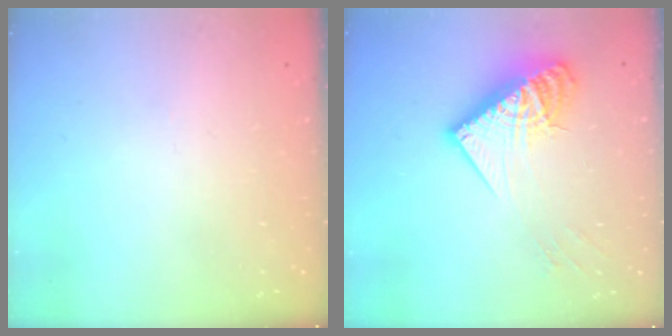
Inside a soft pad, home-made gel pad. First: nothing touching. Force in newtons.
{"total": 15.0, "press": 14.9, "slide": 1.6}